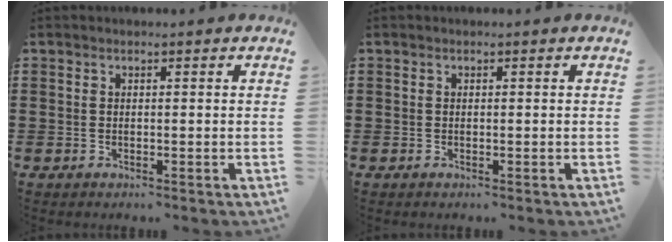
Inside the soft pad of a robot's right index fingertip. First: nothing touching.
{"total": 0.0}